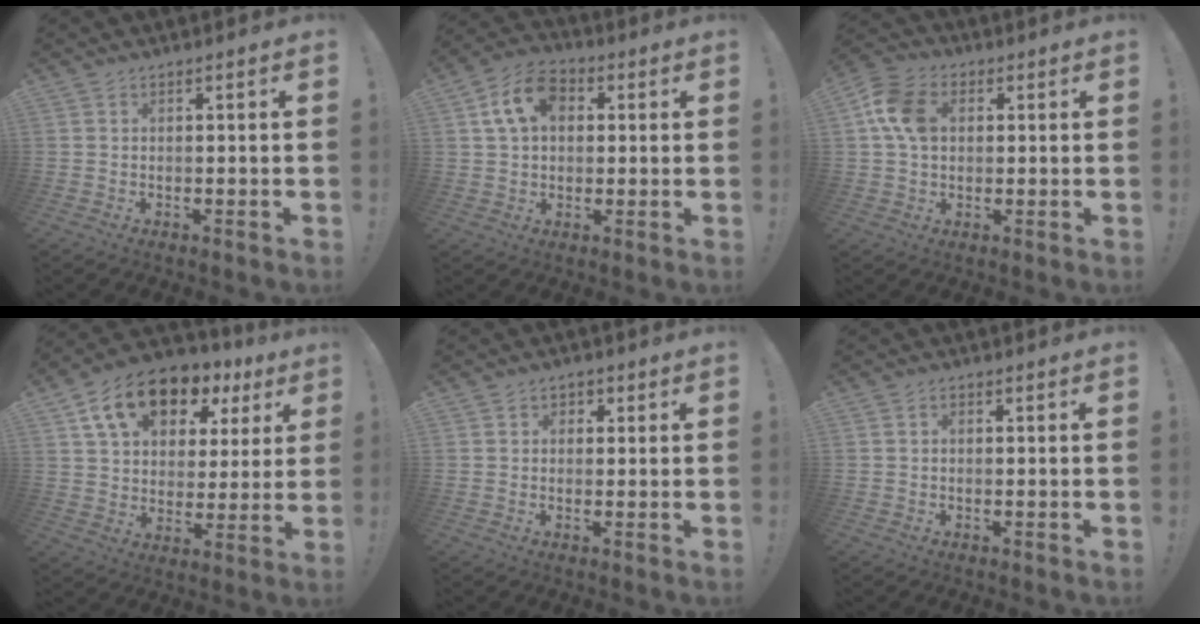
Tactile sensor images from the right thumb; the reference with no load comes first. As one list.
[{"total": 11.7, "force": [3.6, 8.3, 7.4], "torque": [-0.118, 0.008, 0.073]}, {"total": 11.2, "force": [2.2, 8.1, 7.5], "torque": [-0.139, 0.009, 0.044]}, {"total": 16.3, "force": [9.4, 10.2, 8.6], "torque": [-0.140, -0.047, 0.172]}, {"total": 2.2, "force": [0.5, 2.0, 0.8], "torque": [-0.004, 0.000, 0.007]}, {"total": 0.8, "force": [-0.1, 0.6, 0.5], "torque": [-0.013, 0.004, -0.002]}]